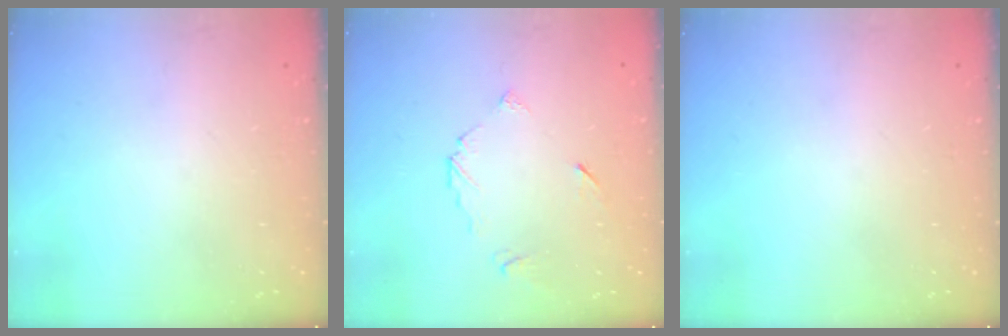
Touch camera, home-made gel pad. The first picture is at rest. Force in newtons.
{"total": 4.5, "press": 4.5, "slide": 0.5}
{"total": 0.0}